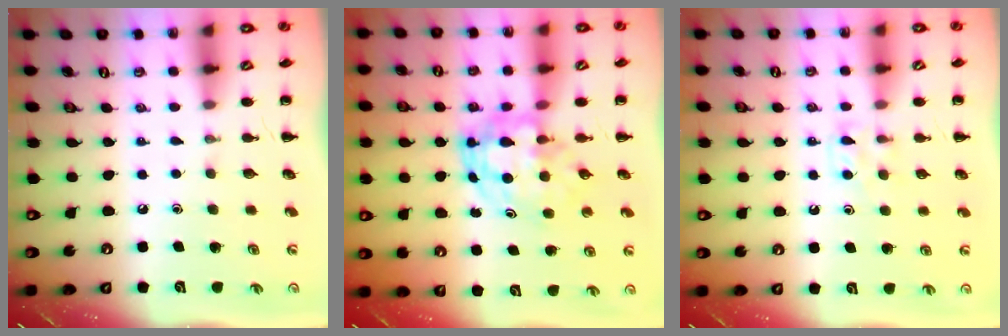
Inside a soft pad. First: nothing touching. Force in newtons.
{"total": 5.0, "press": 4.9, "slide": 1.2}
{"total": 3.9, "press": 3.8, "slide": 1.1}